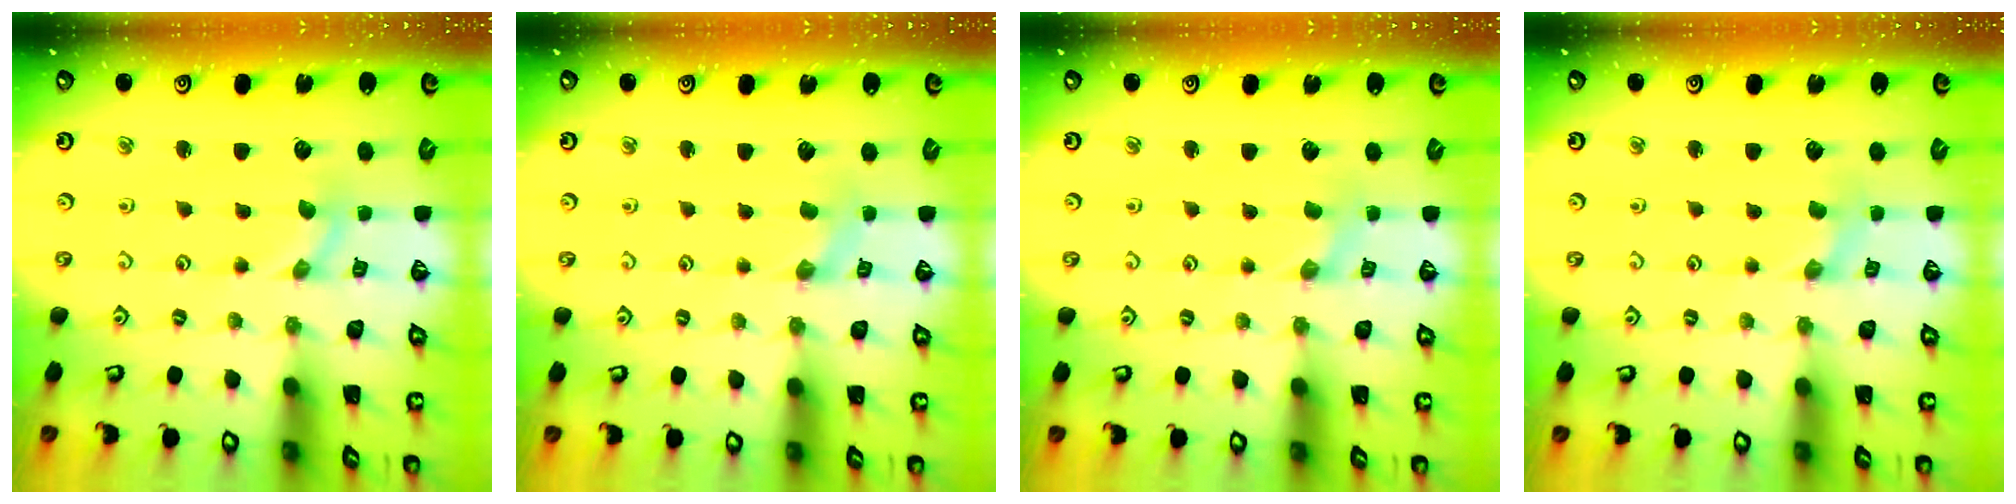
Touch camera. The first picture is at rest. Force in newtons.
{"total": 0.0}
{"total": 0.0}
{"total": 0.0}